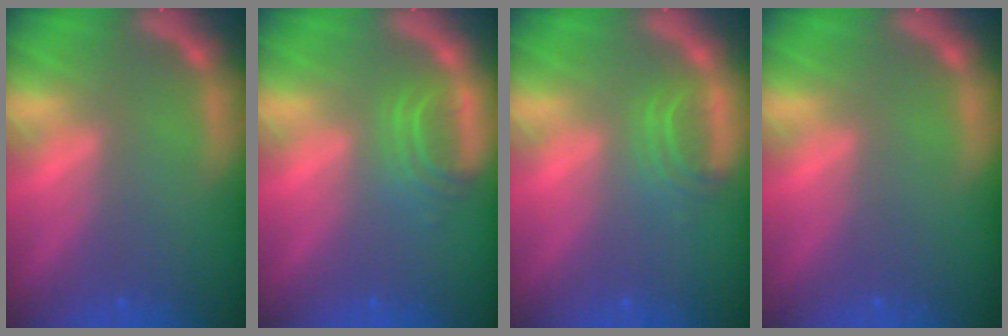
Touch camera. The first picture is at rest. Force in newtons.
{"total": 2.9}
{"total": 2.5}
{"total": 0.0}